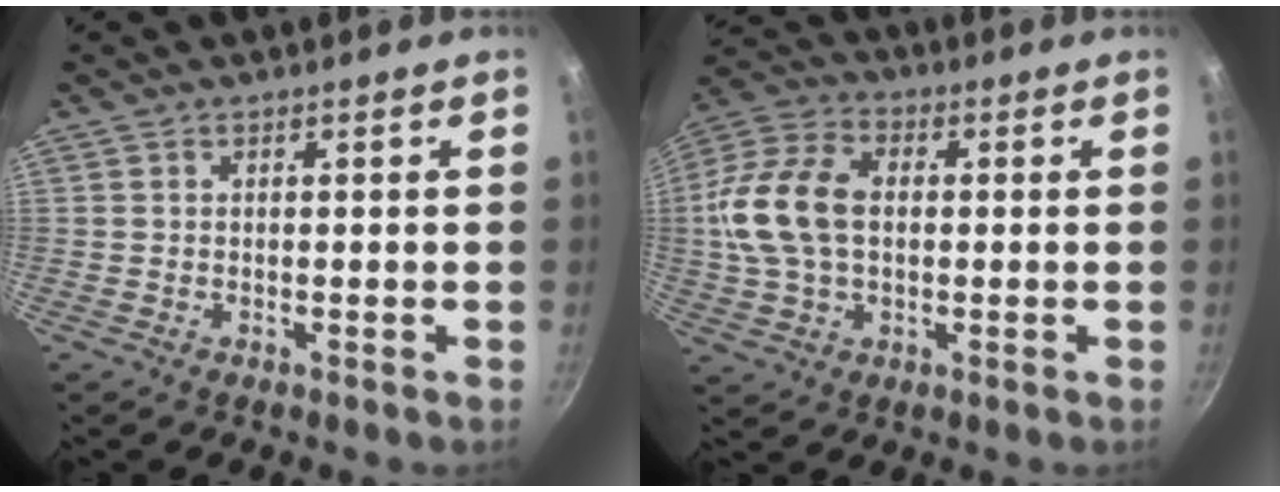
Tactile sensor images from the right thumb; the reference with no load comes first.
{"total": 15.0, "force": [0.7, 10.0, 11.2], "torque": [-0.209, 0.024, 0.001]}